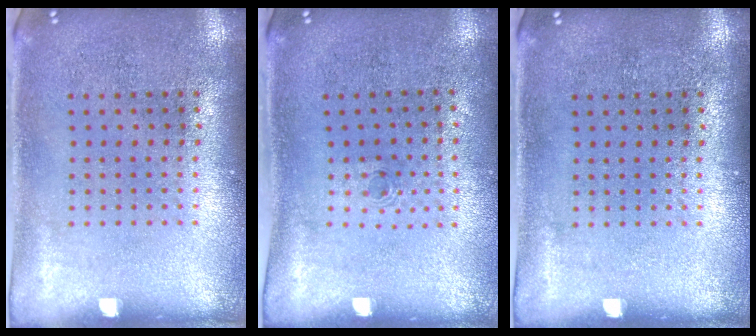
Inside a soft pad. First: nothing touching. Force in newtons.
{"total": 0.5, "press": 0.3, "slide": 0.4}
{"total": 0.0}